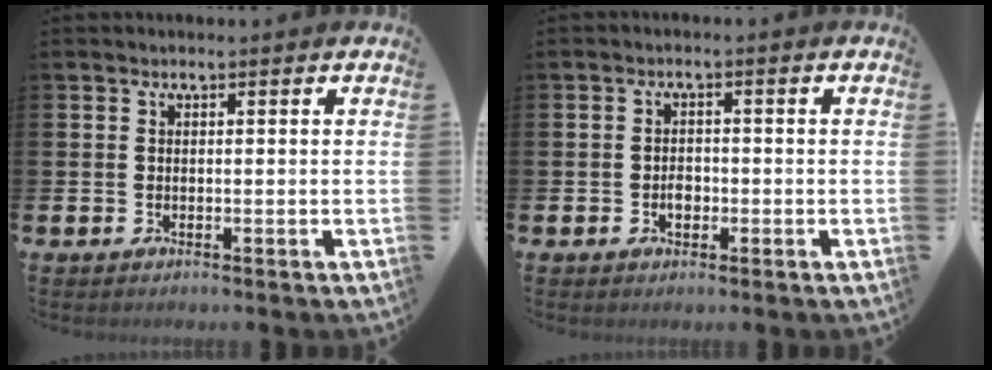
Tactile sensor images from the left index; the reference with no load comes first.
{"total": 1.9, "force": [-0.5, 1.4, 1.2], "torque": [-0.012, 0.001, -0.014]}